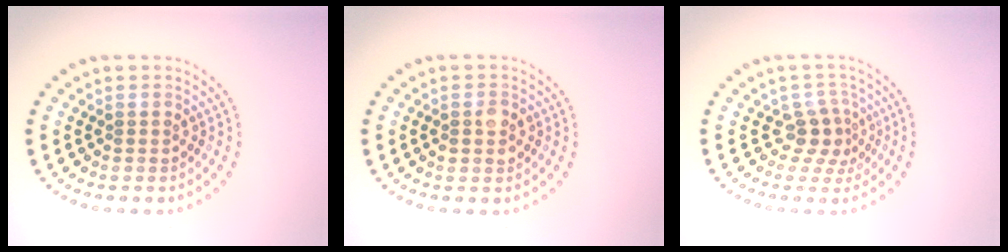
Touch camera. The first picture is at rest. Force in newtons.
{"total": 2.1, "press": 2.1, "slide": 0.0}
{"total": 2.5, "press": 1.8, "slide": 1.8}